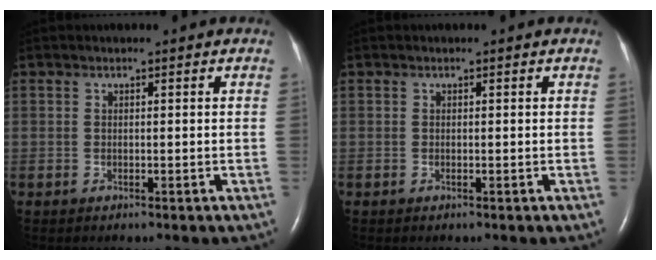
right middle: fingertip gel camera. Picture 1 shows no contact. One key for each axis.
{"total": 0.0}